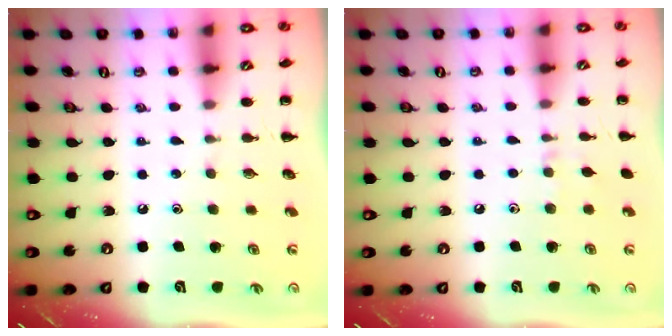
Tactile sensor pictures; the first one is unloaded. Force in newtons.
{"total": 3.8, "press": 3.5, "slide": 1.4}